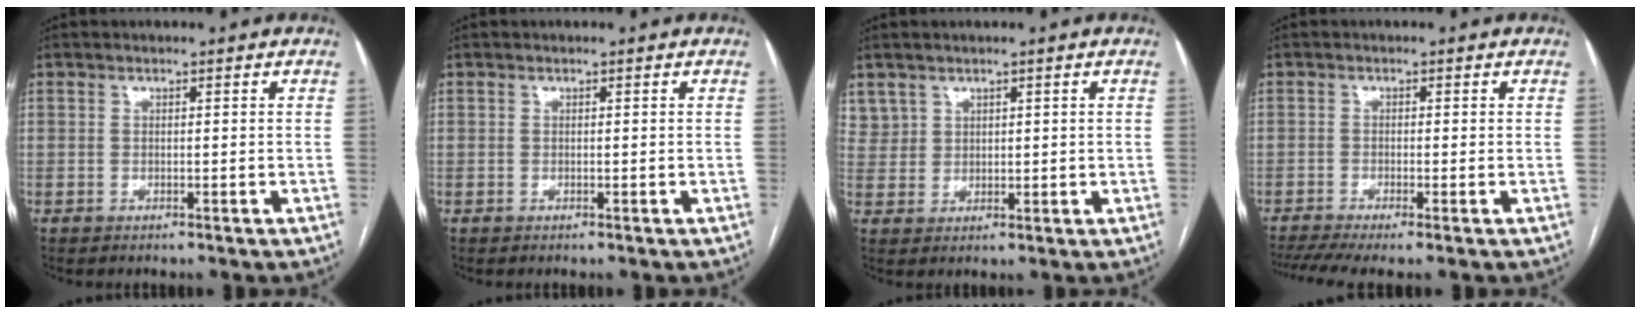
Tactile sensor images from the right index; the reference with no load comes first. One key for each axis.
{"total": 0.0}
{"total": 3.7, "fx": 2.5, "fy": 2.7, "fz": 0.0, "tx": 0.009, "ty": 0.009, "tz": 0.054}
{"total": 4.2, "fx": -2.8, "fy": 0.3, "fz": 3.1, "tx": -0.057, "ty": -0.007, "tz": -0.050}